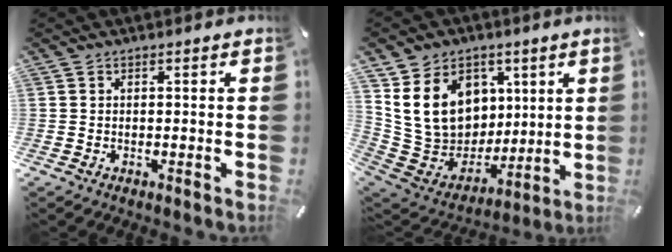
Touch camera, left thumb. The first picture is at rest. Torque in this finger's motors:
{"motor_torque": [3.00, 2.01, 1.91, -0.86, 0.22]}